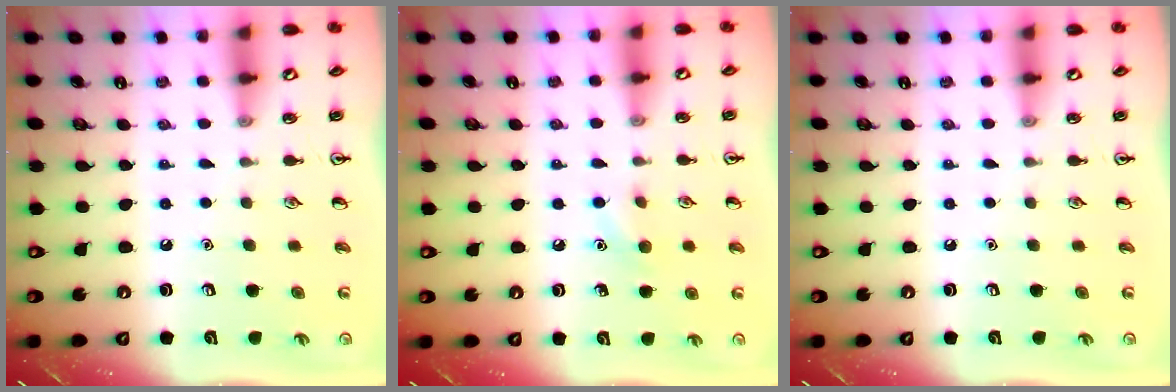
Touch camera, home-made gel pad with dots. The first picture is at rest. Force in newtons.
{"total": 6.0, "press": 5.8, "slide": 1.8}
{"total": 0.0}